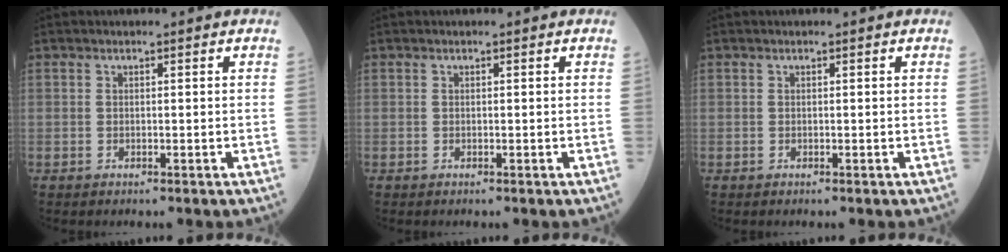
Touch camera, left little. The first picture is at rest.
{"total": 0.0}
{"total": 0.0}